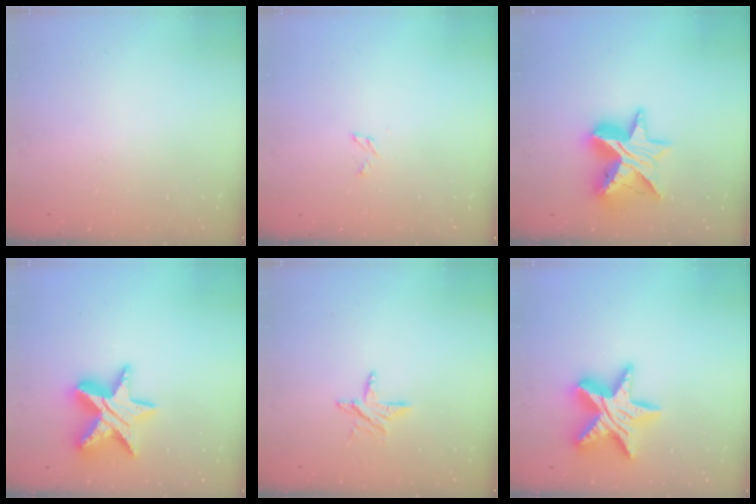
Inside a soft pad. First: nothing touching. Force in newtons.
{"total": 2.4, "press": 2.4, "slide": 0.2}
{"total": 14.6, "press": 14.5, "slide": 1.0}
{"total": 15.7, "press": 15.7, "slide": 1.3}
{"total": 6.4, "press": 6.4, "slide": 0.5}
{"total": 18.5, "press": 18.4, "slide": 1.2}